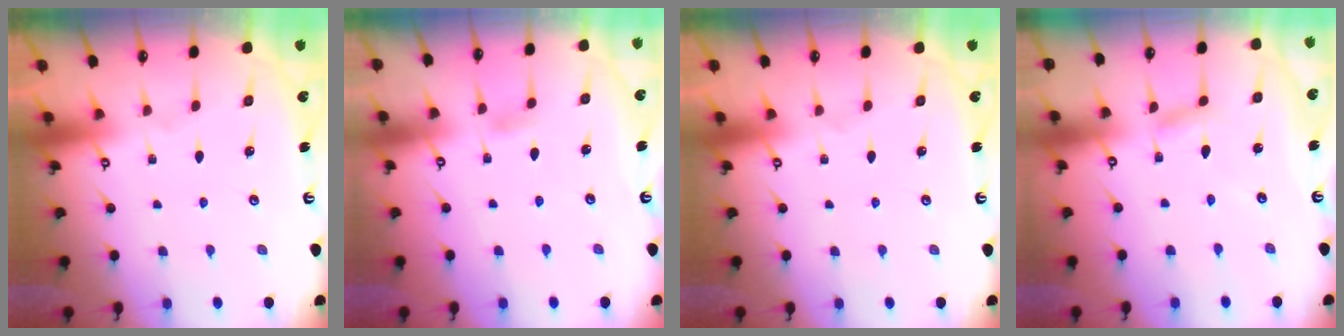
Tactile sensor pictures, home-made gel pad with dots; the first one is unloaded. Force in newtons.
{"total": 2.8, "press": 2.8, "slide": 0.3}
{"total": 0.0}
{"total": 2.8, "press": 2.8, "slide": 0.1}